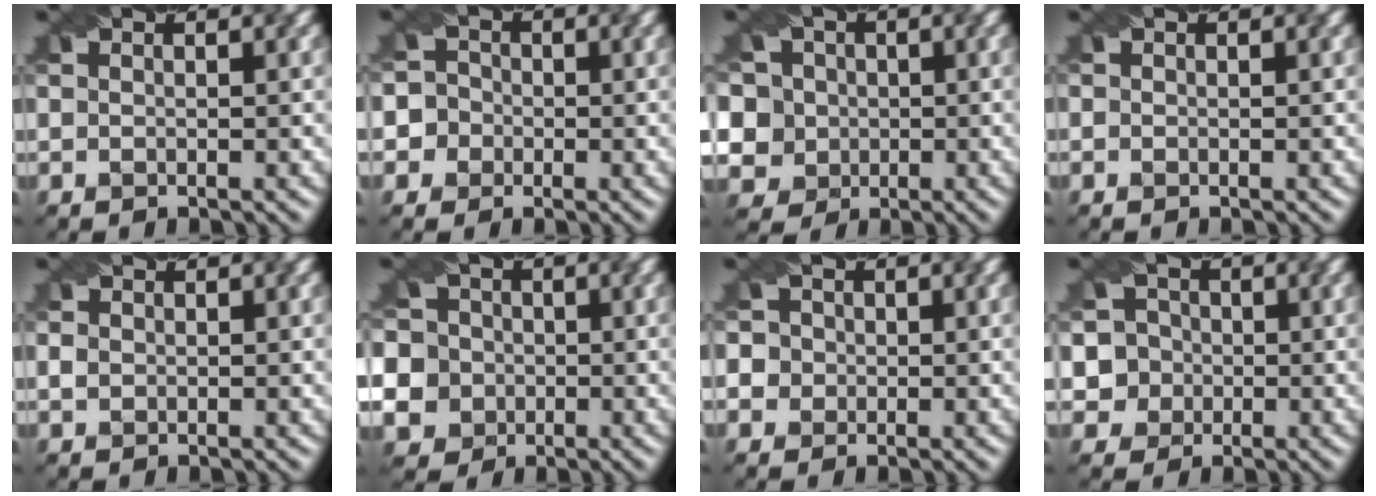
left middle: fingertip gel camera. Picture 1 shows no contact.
{"total": 5.0, "force": [-1.6, 4.7, 0.8], "torque": [-0.010, 0.022, -0.049]}
{"total": 7.7, "force": [1.4, 6.7, 3.5], "torque": [-0.061, 0.024, -0.008]}
{"total": 0.0}
{"total": 0.6, "force": [-0.5, 0.4, 0.1], "torque": [-0.005, 0.000, -0.004]}
{"total": 11.2, "force": [-2.8, 10.4, 3.1], "torque": [-0.095, 0.001, -0.063]}
{"total": 5.2, "force": [0.5, 4.9, 1.6], "torque": [-0.034, 0.035, -0.014]}
{"total": 4.9, "force": [-0.9, 4.7, 0.7], "torque": [-0.008, 0.026, -0.032]}